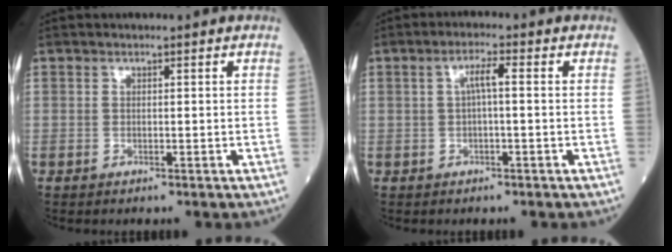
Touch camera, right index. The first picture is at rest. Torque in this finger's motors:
{"motor_torque": [0.32, -0.07, 0.16, 0.05]}